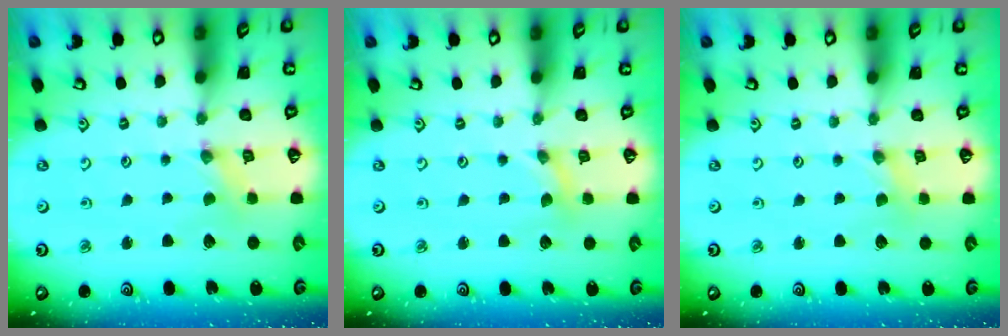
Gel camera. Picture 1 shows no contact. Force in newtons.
{"total": 0.0}
{"total": 0.0}